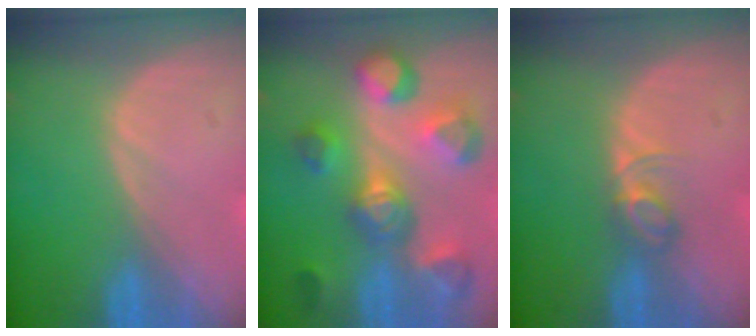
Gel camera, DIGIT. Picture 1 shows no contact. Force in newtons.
{"total": 10.8, "press": 10.0, "slide": 4.1}
{"total": 2.8, "press": 2.8, "slide": 0.4}